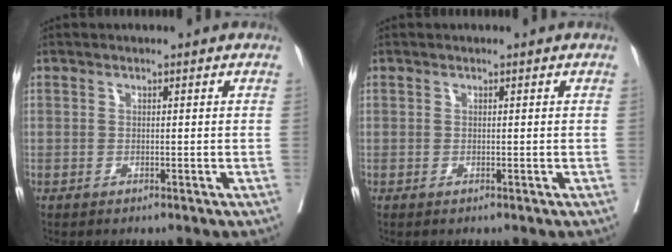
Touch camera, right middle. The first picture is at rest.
{"total": 0.0}